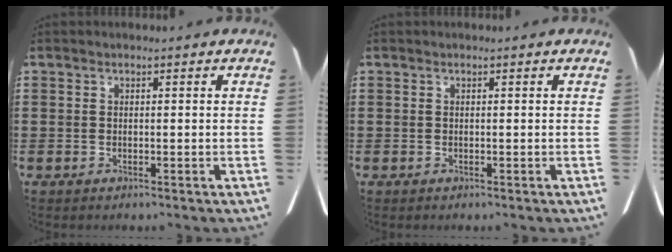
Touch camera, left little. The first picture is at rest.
{"total": 0.0}